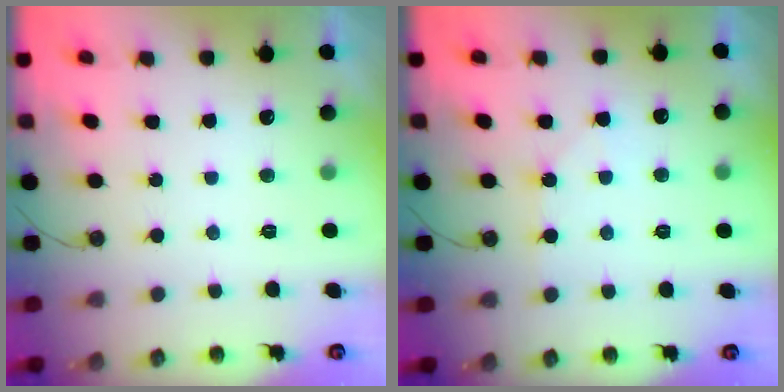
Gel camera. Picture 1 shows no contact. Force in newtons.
{"total": 5.0, "press": 4.9, "slide": 0.8}